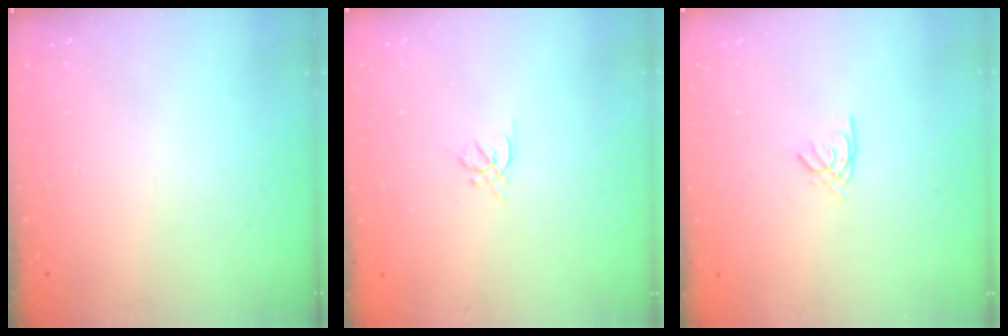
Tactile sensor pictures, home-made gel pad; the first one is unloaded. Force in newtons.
{"total": 2.5, "press": 2.4, "slide": 0.6}
{"total": 1.2, "press": 1.1, "slide": 0.3}